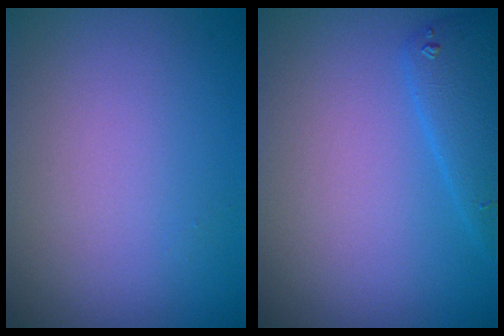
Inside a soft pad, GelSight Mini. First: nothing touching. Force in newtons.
{"total": 2.9, "press": 2.9, "slide": 0.2}